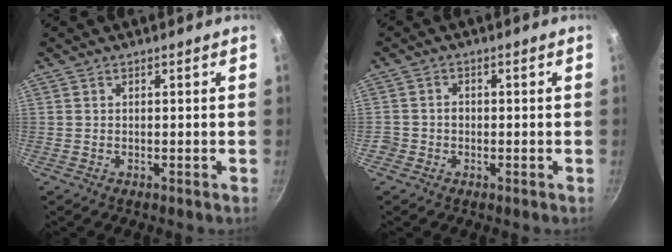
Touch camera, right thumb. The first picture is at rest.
{"total": 2.1, "force": [-0.6, 1.9, 0.6], "torque": [0.000, 0.010, -0.013]}